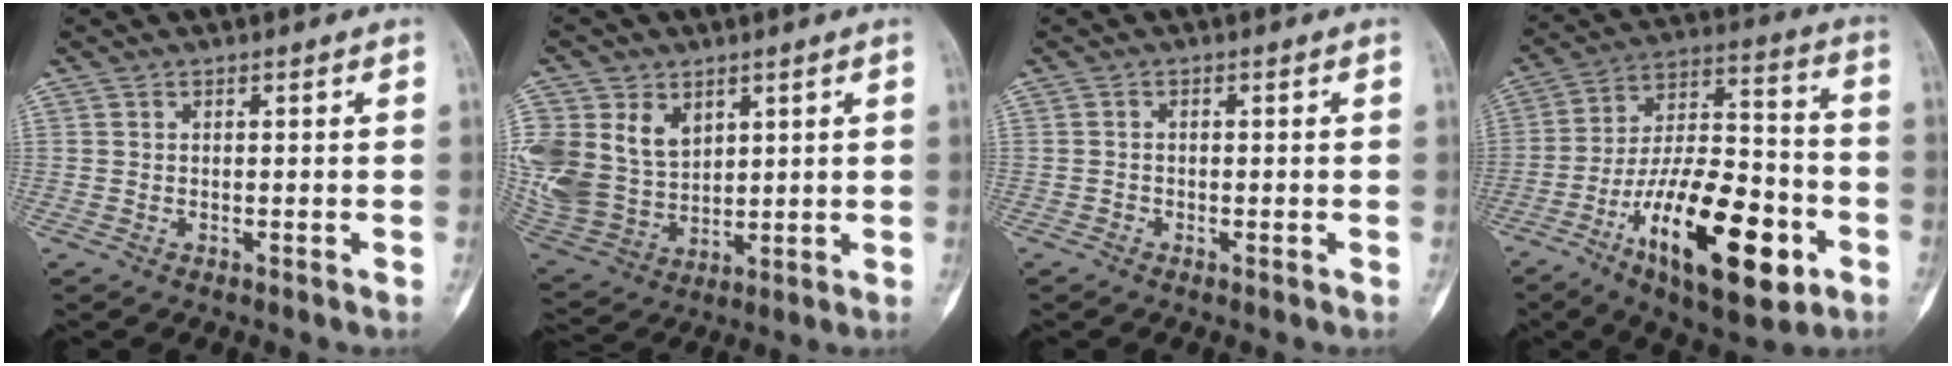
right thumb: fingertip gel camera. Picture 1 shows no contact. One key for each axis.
{"total": 18.0, "fx": 5.5, "fy": 13.8, "fz": 10.2, "tx": -0.226, "ty": -0.003, "tz": 0.133}
{"total": 0.6, "fx": -0.4, "fy": 0.4, "fz": 0.1, "tx": 0.001, "ty": 0.002, "tz": -0.014}
{"total": 24.7, "fx": -10.3, "fy": 9.9, "fz": 20.2, "tx": -0.339, "ty": 0.053, "tz": -0.165}